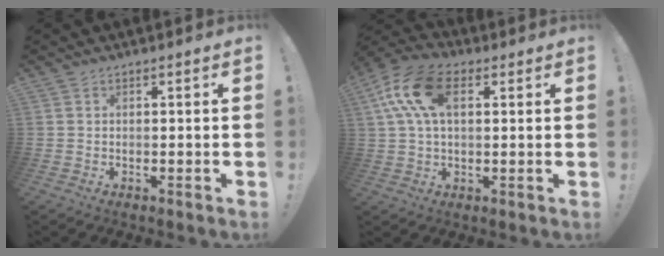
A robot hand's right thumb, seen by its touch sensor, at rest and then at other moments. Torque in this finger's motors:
{"motor_torque": [1.81, 1.81, 0.54, -0.33, 0.14]}